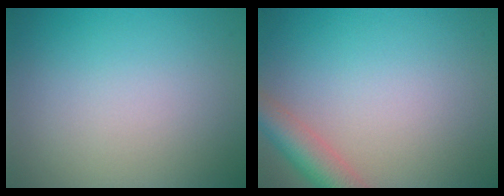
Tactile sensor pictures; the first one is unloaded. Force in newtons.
{"total": 4.2, "press": 4.2, "slide": 0.3}